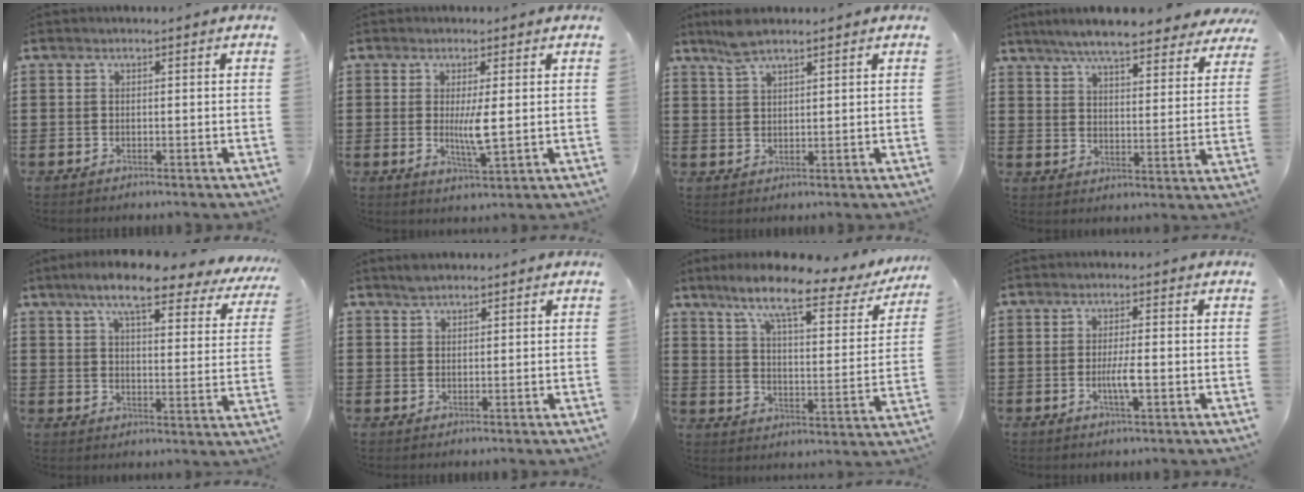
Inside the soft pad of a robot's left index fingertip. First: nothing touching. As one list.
[{"total": 4.5, "force": [0.2, 0.5, 4.5], "torque": [-0.082, -0.003, 0.002]}, {"total": 4.0, "force": [3.2, 0.8, 2.3], "torque": [-0.051, 0.000, 0.059]}, {"total": 7.3, "force": [6.6, 0.3, 2.9], "torque": [-0.082, -0.026, 0.118]}, {"total": 9.6, "force": [7.6, 1.3, 5.7], "torque": [-0.120, -0.031, 0.128]}, {"total": 1.9, "force": [1.7, 0.6, 0.4], "torque": [-0.011, 0.001, 0.034]}, {"total": 10.3, "force": [8.0, 1.1, 6.4], "torque": [-0.145, -0.045, 0.127]}, {"total": 3.5, "force": [-0.8, 0.5, 3.4], "torque": [-0.067, -0.004, -0.017]}]